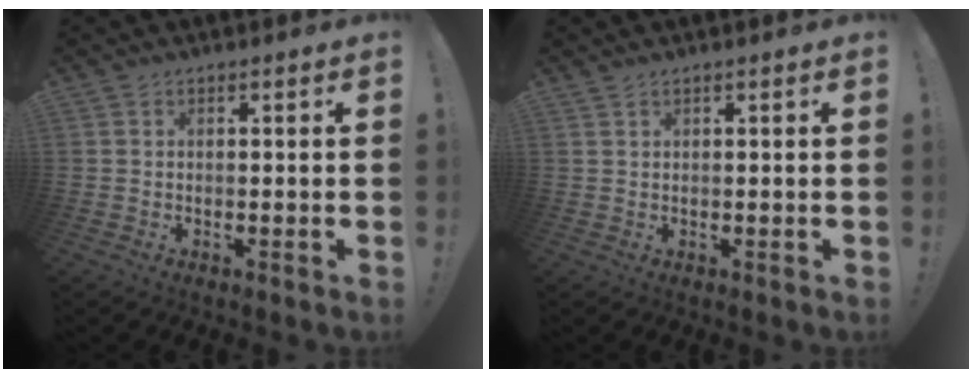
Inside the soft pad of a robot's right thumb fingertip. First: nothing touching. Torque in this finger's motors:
{"motor_torque": [0.24, -0.22, 0.13, 0.04, 0.08]}